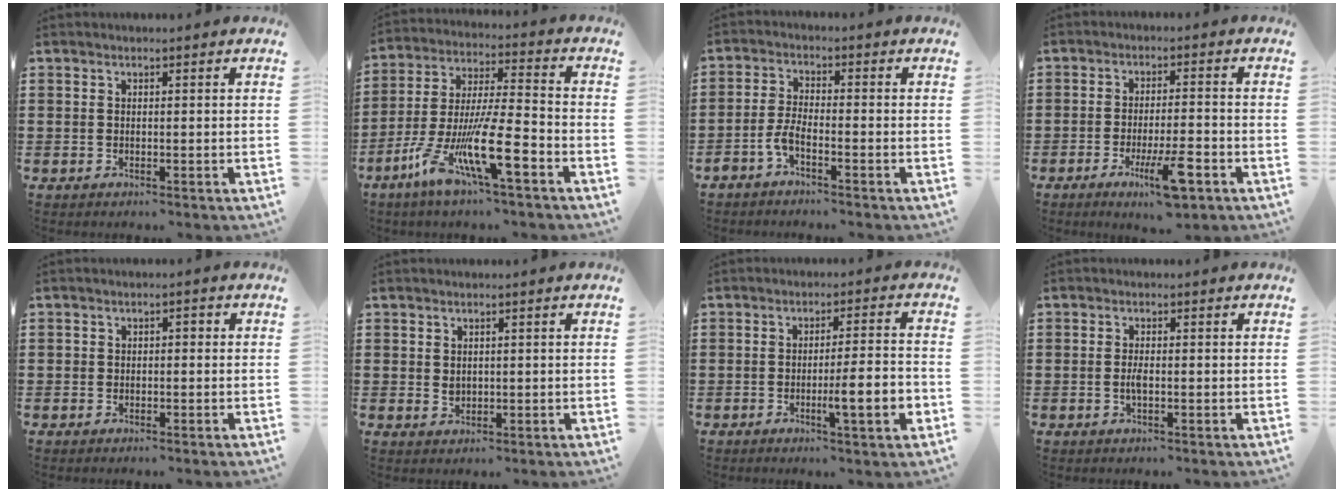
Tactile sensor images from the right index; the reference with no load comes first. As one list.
[{"total": 14.7, "force": [-7.7, 2.5, 12.2], "torque": [-0.252, -0.006, -0.140]}, {"total": 3.4, "force": [-2.3, 0.7, 2.4], "torque": [-0.064, -0.003, -0.049]}, {"total": 7.7, "force": [-3.8, 1.2, 6.6], "torque": [-0.120, -0.010, -0.064]}, {"total": 1.1, "force": [-0.6, 0.8, 0.6], "torque": [-0.014, -0.001, -0.013]}, {"total": 1.4, "force": [0.5, 1.1, 0.7], "torque": [-0.016, 0.005, 0.009]}, {"total": 7.6, "force": [-2.3, 0.7, 7.2], "torque": [-0.106, -0.009, -0.039]}, {"total": 1.8, "force": [-0.5, 0.5, 1.7], "torque": [-0.040, -0.003, -0.011]}]